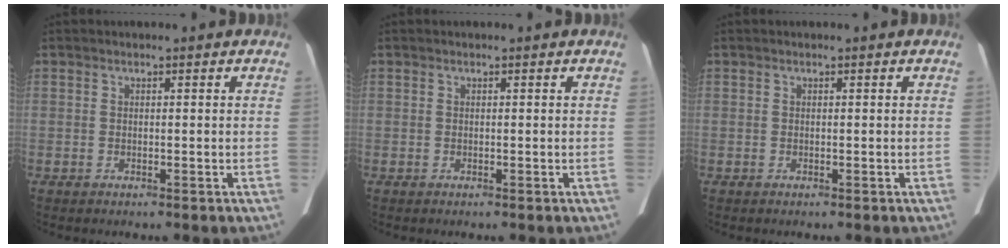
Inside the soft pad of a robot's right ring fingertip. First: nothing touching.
{"total": 0.0}
{"total": 0.0}